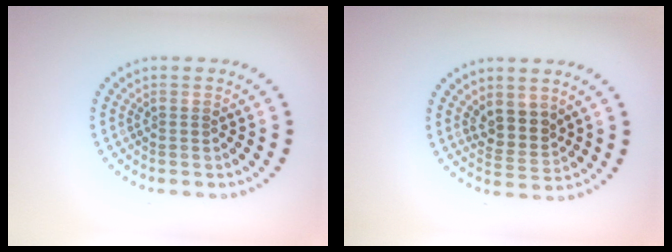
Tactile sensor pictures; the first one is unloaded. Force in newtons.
{"total": 2.7, "press": 2.3, "slide": 1.4}